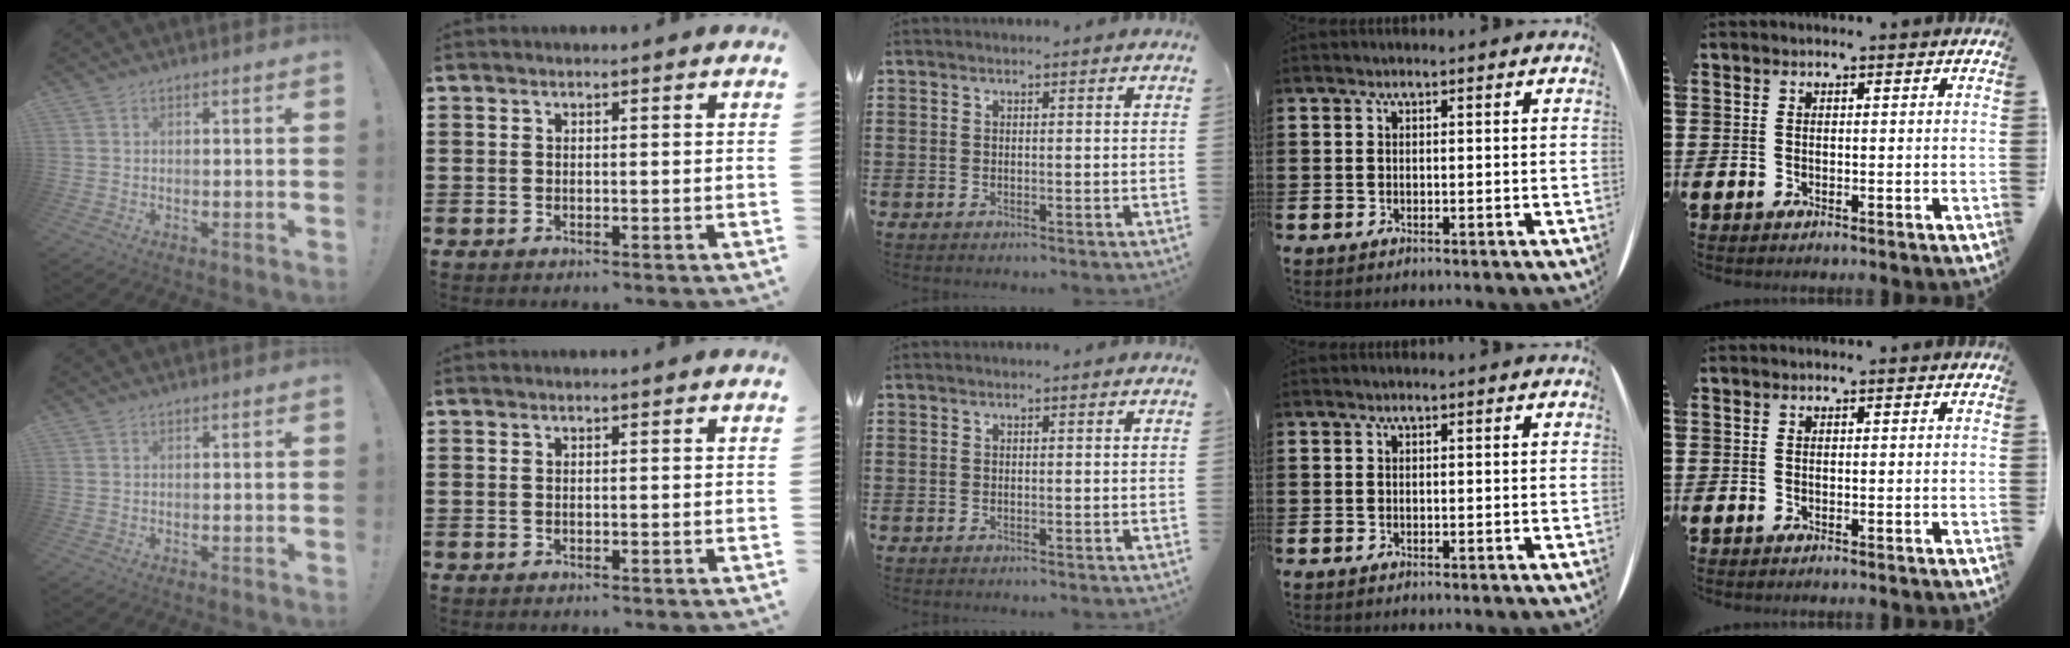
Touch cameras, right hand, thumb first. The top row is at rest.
{}